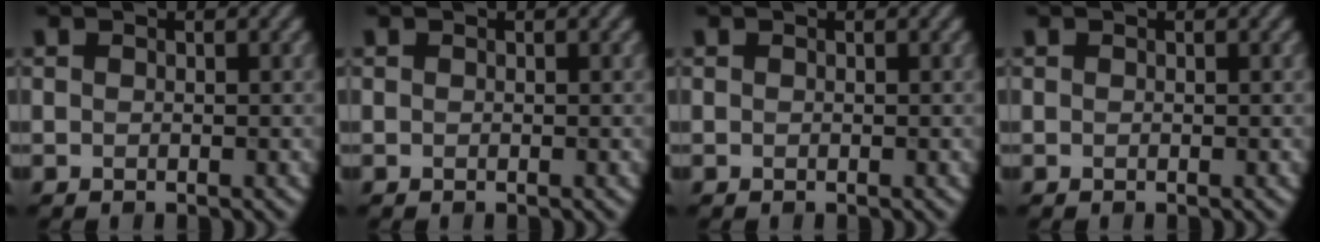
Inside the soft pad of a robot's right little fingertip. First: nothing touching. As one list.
[{"total": 0.0}, {"total": 0.0}, {"total": 0.0}]